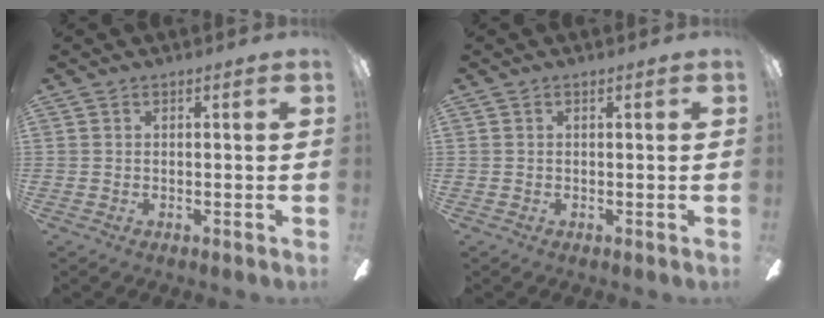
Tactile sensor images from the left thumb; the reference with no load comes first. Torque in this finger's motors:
{"motor_torque": [-0.02, 0.00, -0.11, -0.07, 0.00]}